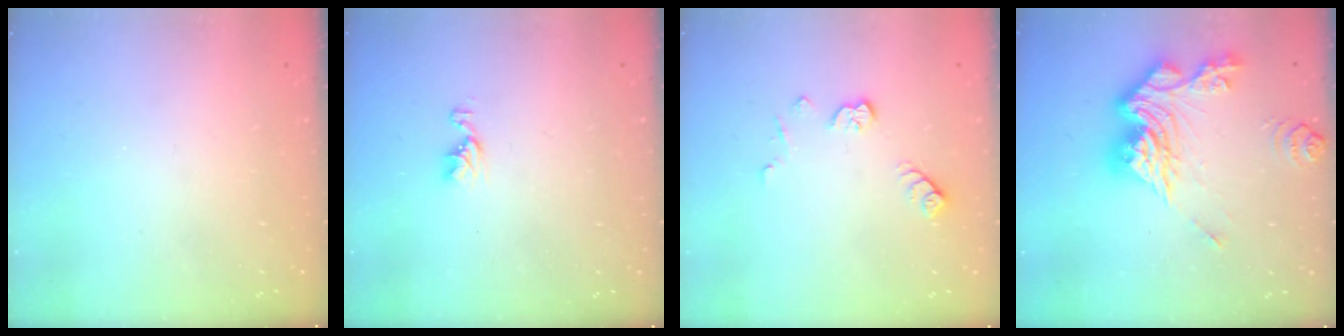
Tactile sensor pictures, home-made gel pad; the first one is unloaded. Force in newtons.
{"total": 5.2, "press": 5.2, "slide": 0.4}
{"total": 7.4, "press": 7.3, "slide": 1.1}
{"total": 19.6, "press": 19.5, "slide": 2.3}